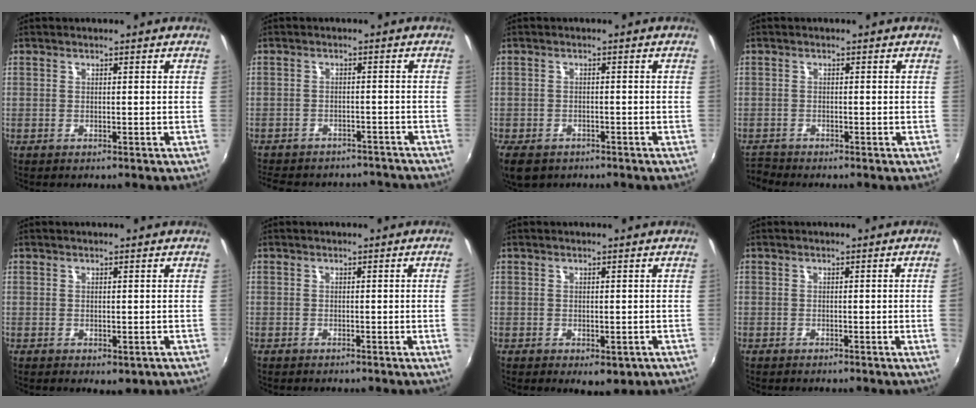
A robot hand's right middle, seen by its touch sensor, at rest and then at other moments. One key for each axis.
{"total": 15.1, "fx": -13.0, "fy": 5.7, "fz": 5.1, "tx": -0.120, "ty": 0.001, "tz": -0.165}
{"total": 7.3, "fx": -4.7, "fy": 4.3, "fz": 3.6, "tx": -0.091, "ty": -0.027, "tz": -0.079}
{"total": 1.9, "fx": -1.9, "fy": 0.1, "fz": -0.2, "tx": -0.003, "ty": -0.010, "tz": -0.044}
{"total": 1.6, "fx": -0.1, "fy": 1.1, "fz": 1.1, "tx": -0.017, "ty": -0.006, "tz": 0.000}
{"total": 2.2, "fx": 0.0, "fy": -1.4, "fz": 1.7, "tx": -0.021, "ty": -0.014, "tz": 0.005}
{"total": 3.5, "fx": -1.2, "fy": 2.2, "fz": 2.5, "tx": -0.039, "ty": -0.014, "tz": -0.013}
{"total": 2.6, "fx": 0.0, "fy": -1.6, "fz": 2.0, "tx": -0.028, "ty": -0.014, "tz": 0.006}